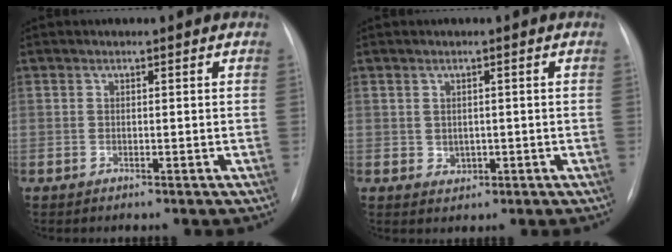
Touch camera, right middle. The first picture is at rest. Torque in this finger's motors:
{"motor_torque": [0.14, -0.15, 0.01, 0.01]}